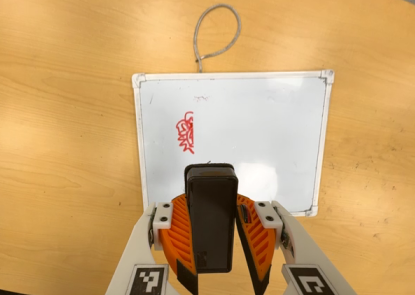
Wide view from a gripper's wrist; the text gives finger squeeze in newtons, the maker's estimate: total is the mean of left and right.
{"total": 10.3, "left": 9.5, "right": 11.1}